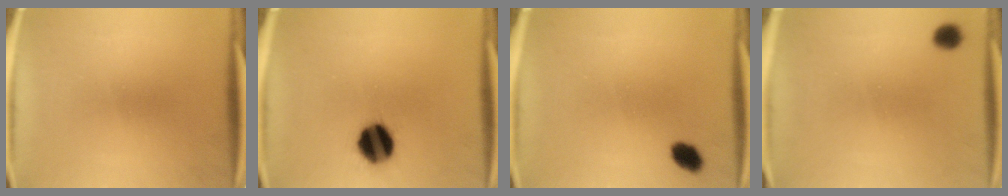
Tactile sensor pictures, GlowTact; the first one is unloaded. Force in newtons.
{"total": 11.7}
{"total": 3.2}
{"total": 2.2}